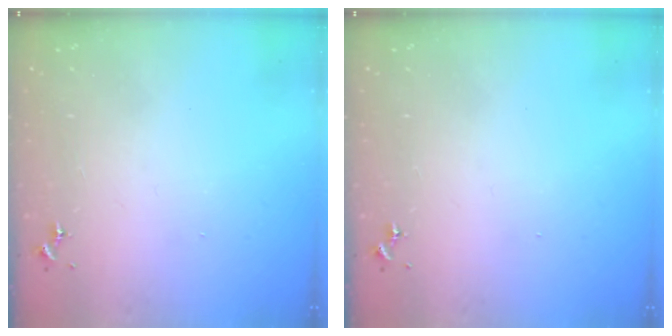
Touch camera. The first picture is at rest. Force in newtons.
{"total": 0.0}